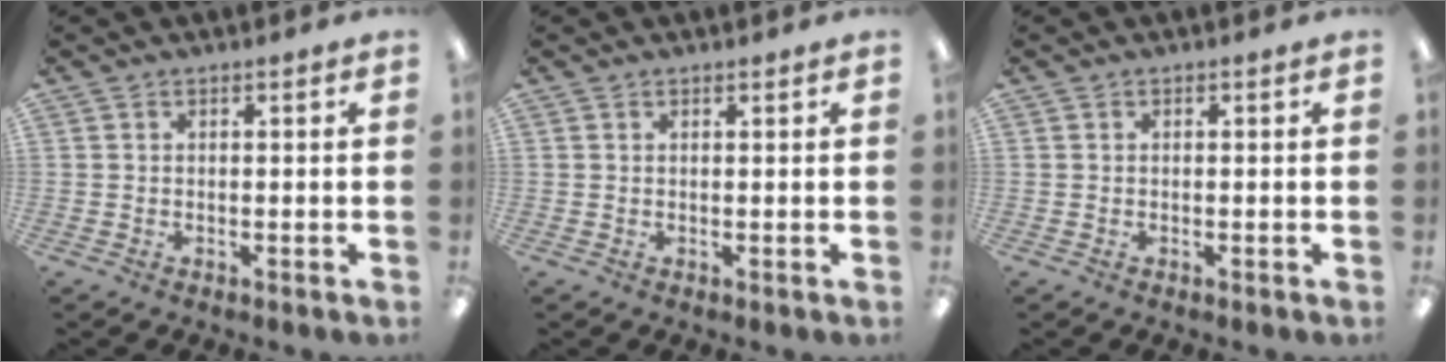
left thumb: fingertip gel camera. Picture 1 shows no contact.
{"total": 0.6, "force": [0.5, 0.0, 0.2], "torque": [-0.006, 0.000, 0.009]}
{"total": 0.0}